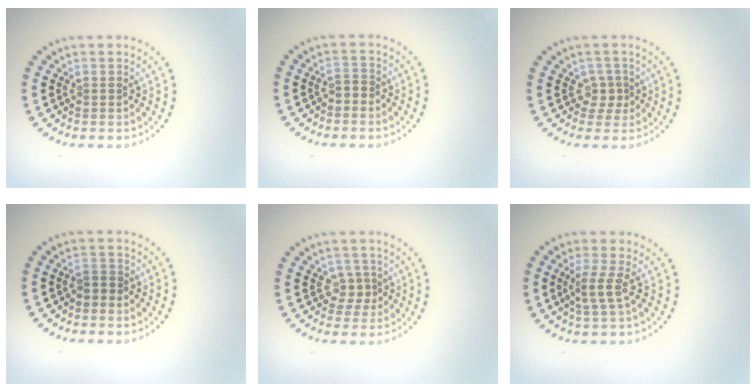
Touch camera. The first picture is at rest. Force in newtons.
{"total": 0.9, "press": 0.7, "slide": 0.6}
{"total": 1.8, "press": 1.2, "slide": 1.3}
{"total": 1.3, "press": 1.1, "slide": 0.6}
{"total": 1.8, "press": 1.3, "slide": 1.2}
{"total": 2.1, "press": 1.6, "slide": 1.4}